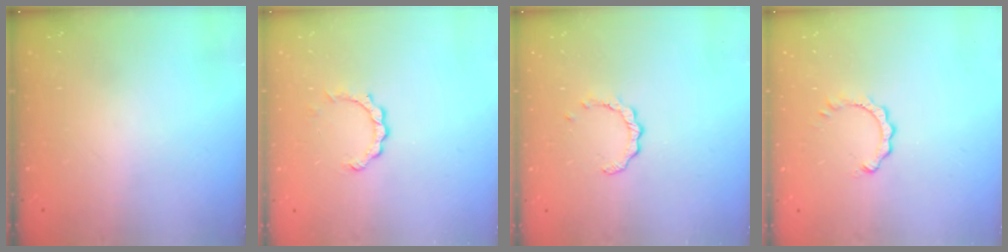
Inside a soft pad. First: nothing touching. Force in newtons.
{"total": 3.7, "press": 3.7, "slide": 0.3}
{"total": 1.8, "press": 1.8, "slide": 0.3}
{"total": 1.1, "press": 1.1, "slide": 0.1}